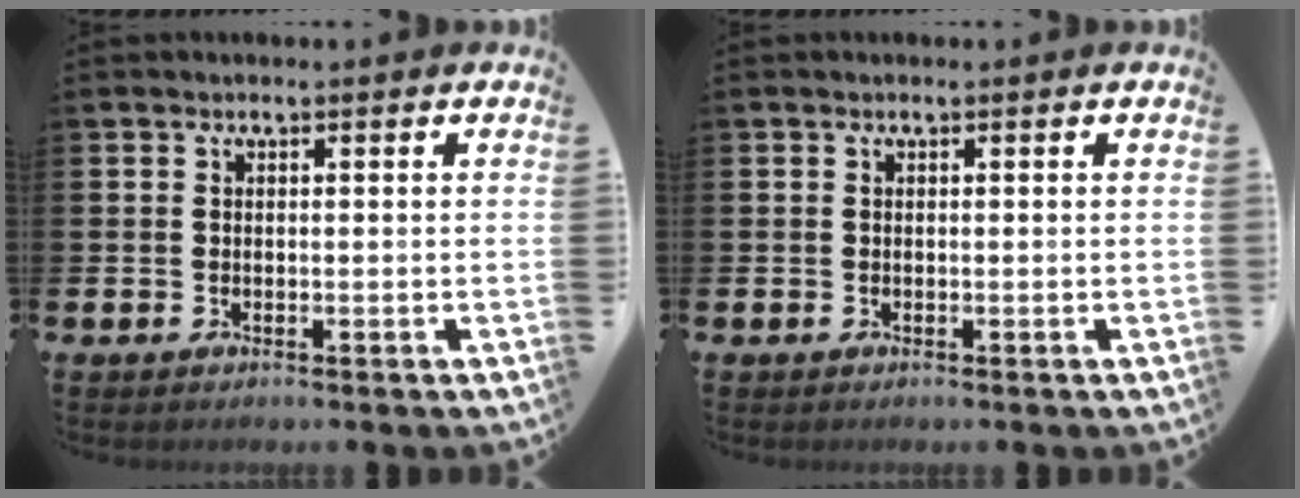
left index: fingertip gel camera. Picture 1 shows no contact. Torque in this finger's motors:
{"motor_torque": [-0.02, -0.02, 0.01, -0.01]}